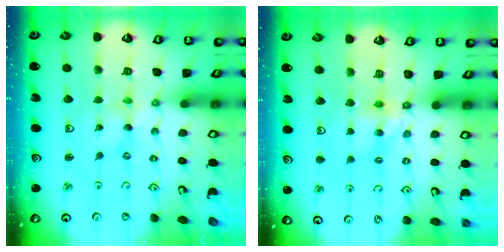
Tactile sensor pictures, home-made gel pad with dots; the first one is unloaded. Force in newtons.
{"total": 4.9, "press": 4.8, "slide": 0.7}